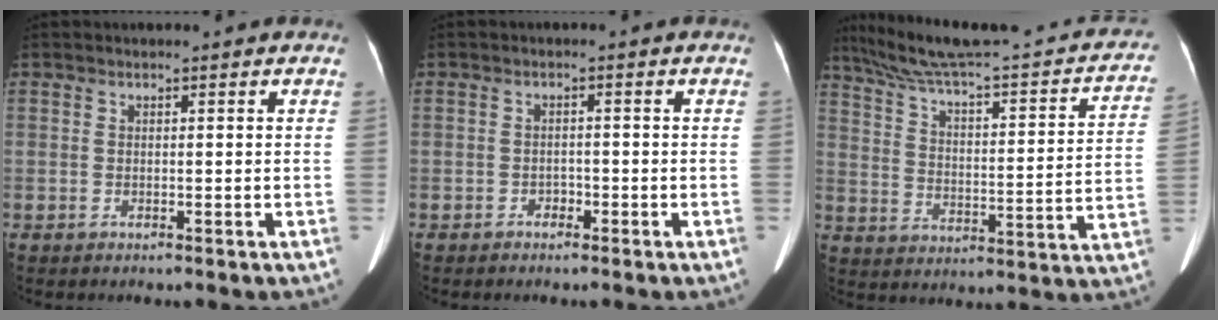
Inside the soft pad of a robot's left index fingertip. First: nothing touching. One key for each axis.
{"total": 1.2, "fx": -0.9, "fy": 0.8, "fz": 0.4, "tx": -0.005, "ty": 0.003, "tz": -0.014}
{"total": 25.9, "fx": 21.6, "fy": 3.2, "fz": 13.9, "tx": -0.204, "ty": -0.003, "tz": 0.283}